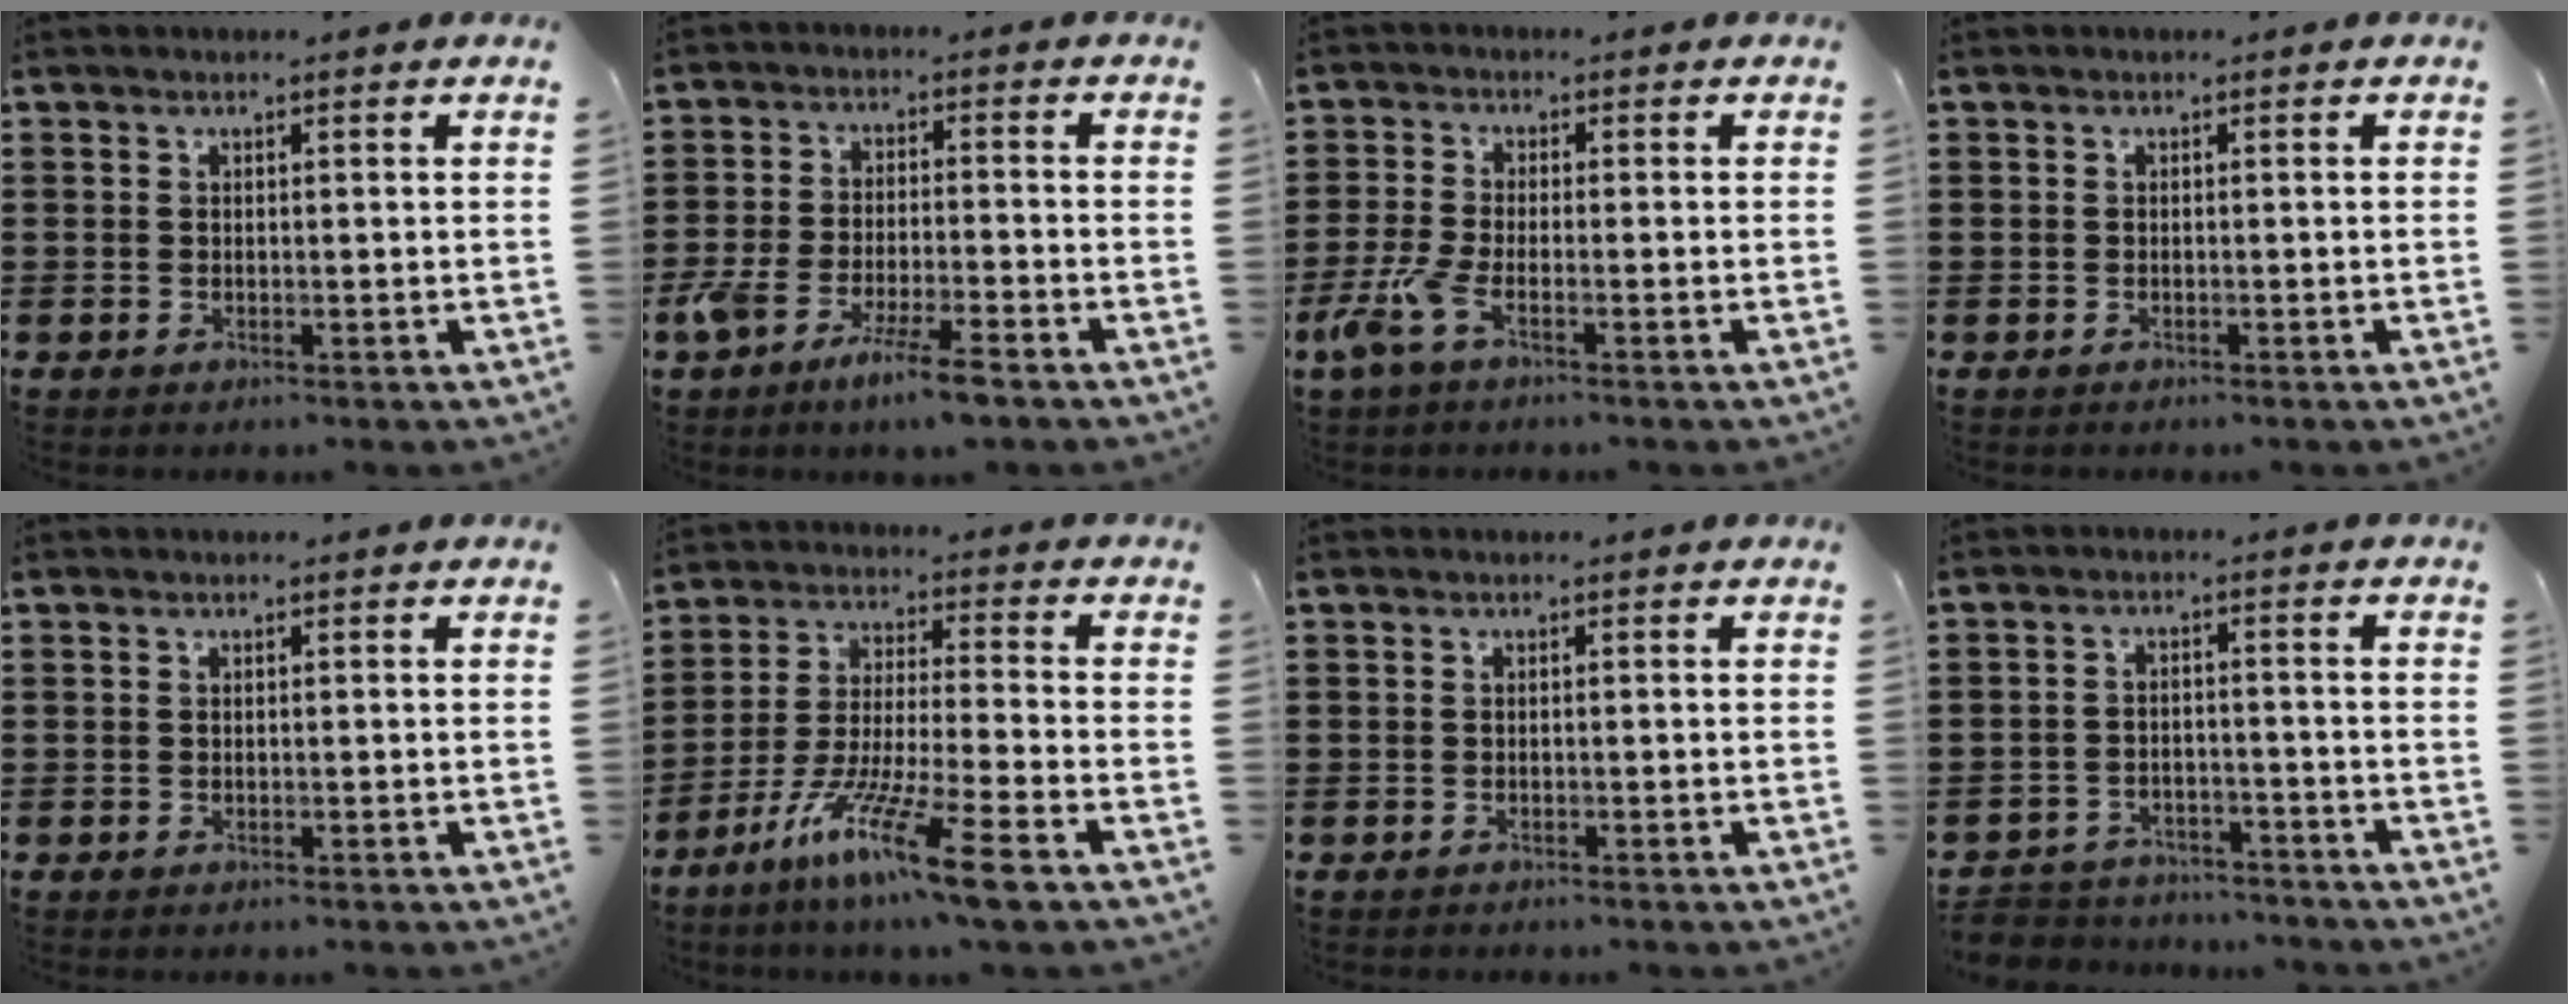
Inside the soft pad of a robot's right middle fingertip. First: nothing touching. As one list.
[{"total": 7.0, "force": [-5.1, 0.8, 4.7], "torque": [-0.109, -0.014, -0.098]}, {"total": 4.6, "force": [-2.5, 1.2, 3.8], "torque": [-0.105, -0.013, -0.052]}, {"total": 0.7, "force": [-0.5, 0.5, -0.1], "torque": [0.003, 0.005, -0.012]}, {"total": 0.0}, {"total": 12.6, "force": [-9.0, 0.8, 8.9], "torque": [-0.171, 0.007, -0.171]}, {"total": 0.6, "force": [-0.5, 0.2, -0.1], "torque": [0.001, 0.002, -0.013]}, {"total": 4.2, "force": [-4.1, 0.9, -0.2], "torque": [-0.009, 0.003, -0.090]}]